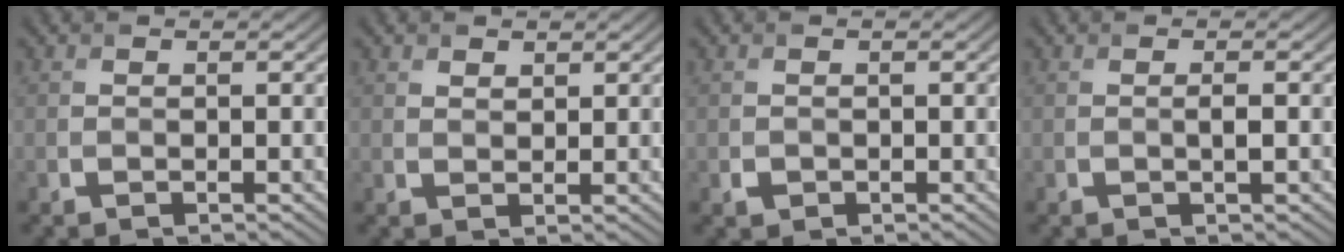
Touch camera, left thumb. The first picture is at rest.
{"total": 1.4, "force": [1.1, 0.7, 0.5], "torque": [-0.012, -0.003, 0.023]}
{"total": 0.9, "force": [-0.4, 0.8, 0.3], "torque": [-0.006, -0.008, -0.007]}
{"total": 1.0, "force": [-0.2, 0.1, 1.0], "torque": [-0.021, 0.000, -0.004]}